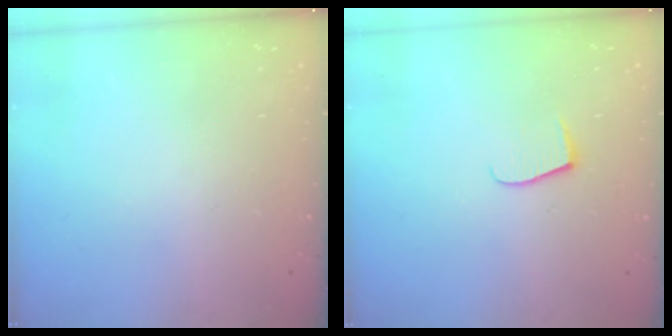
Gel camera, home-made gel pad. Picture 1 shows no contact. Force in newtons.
{"total": 5.9, "press": 5.9, "slide": 0.4}